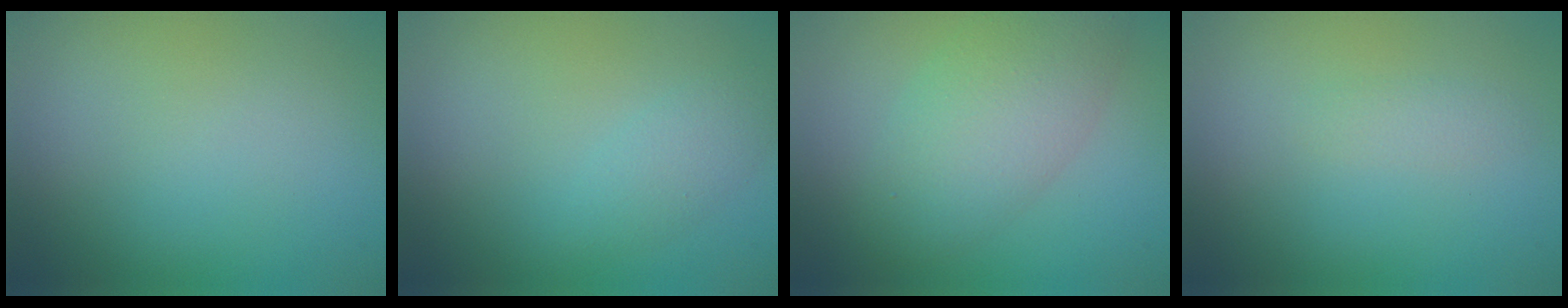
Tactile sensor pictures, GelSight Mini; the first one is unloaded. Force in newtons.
{"total": 1.6, "press": 1.6, "slide": 0.0}
{"total": 5.5, "press": 5.5, "slide": 0.2}
{"total": 0.8, "press": 0.8, "slide": 0.0}